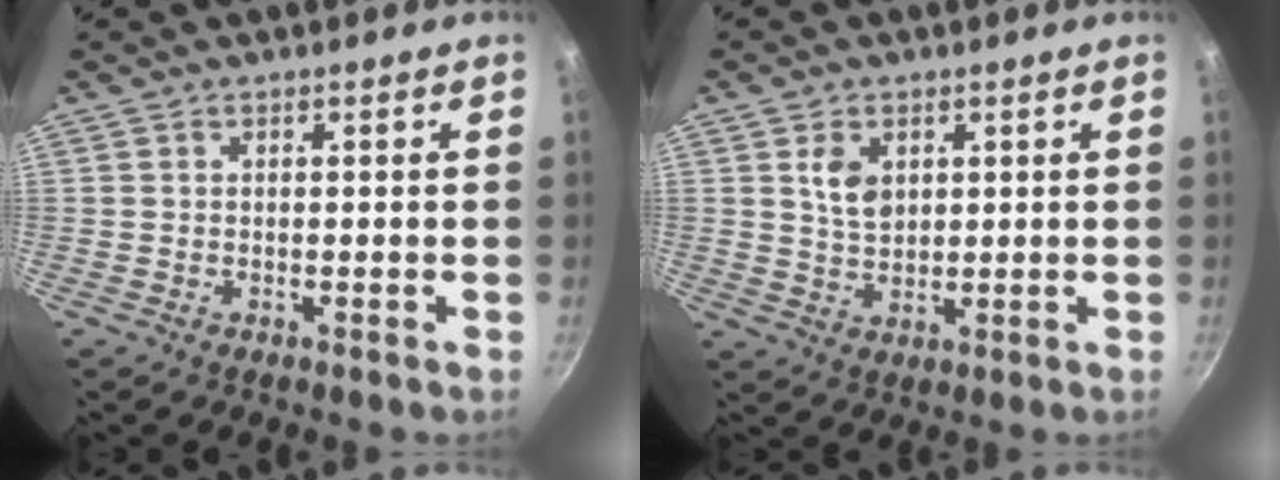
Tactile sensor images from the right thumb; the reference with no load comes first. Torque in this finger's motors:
{"motor_torque": [0.86, 0.83, 0.28, 0.11, 0.00]}